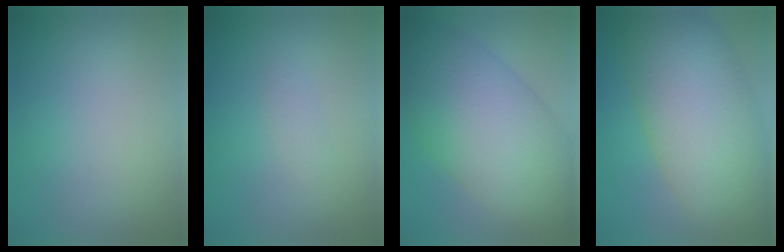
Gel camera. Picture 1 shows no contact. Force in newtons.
{"total": 0.7, "press": 0.7, "slide": 0.0}
{"total": 11.4, "press": 11.4, "slide": 0.1}
{"total": 11.1, "press": 11.1, "slide": 0.6}